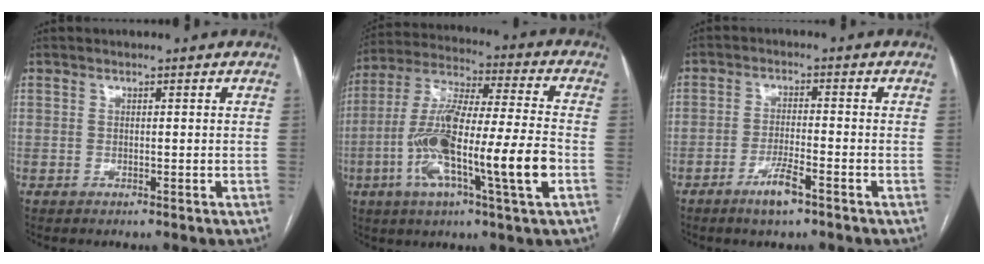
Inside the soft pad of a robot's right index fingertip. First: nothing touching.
{"total": 18.7, "force": [-5.1, 1.3, 18.0], "torque": [-0.334, -0.004, -0.091]}
{"total": 4.7, "force": [-3.0, 0.5, 3.6], "torque": [-0.069, -0.004, -0.055]}